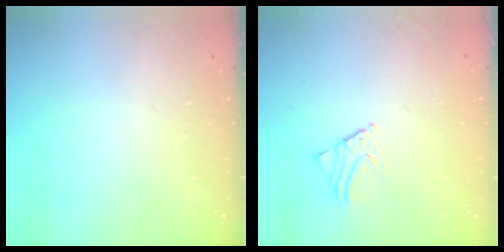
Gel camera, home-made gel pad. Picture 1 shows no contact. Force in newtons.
{"total": 2.1, "press": 2.1, "slide": 0.1}